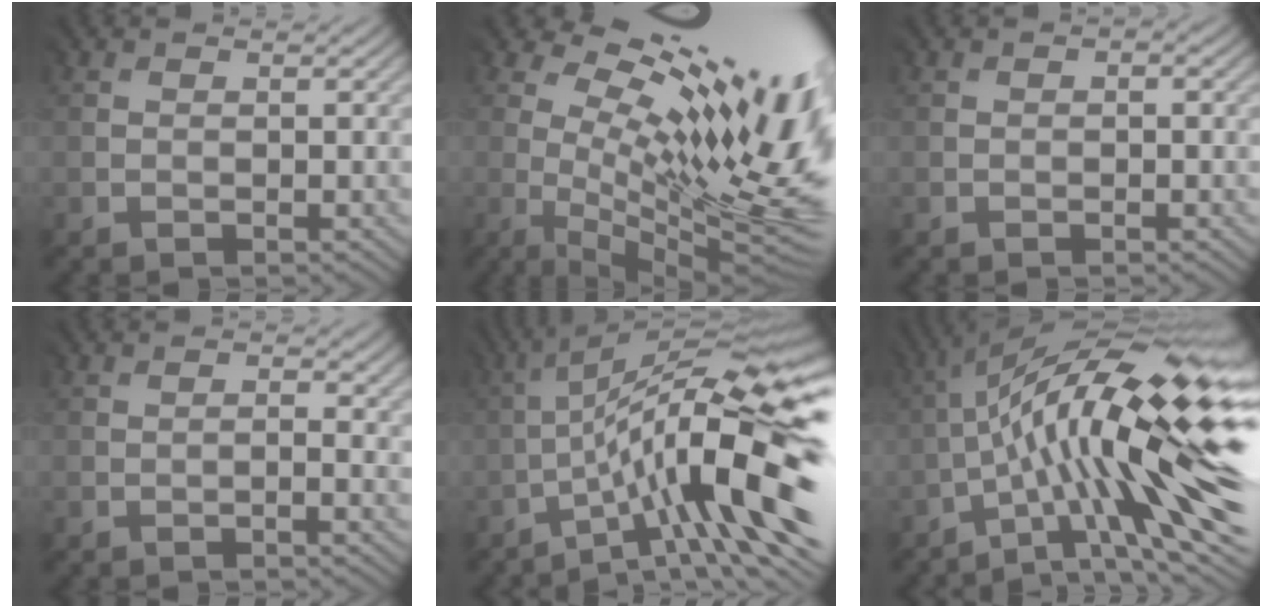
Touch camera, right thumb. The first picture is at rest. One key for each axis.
{"total": 19.0, "fx": 4.9, "fy": 6.1, "fz": 17.3, "tx": -0.257, "ty": 0.010, "tz": 0.102}
{"total": 0.6, "fx": -0.4, "fy": 0.1, "fz": 0.3, "tx": -0.002, "ty": 0.000, "tz": -0.003}
{"total": 1.7, "fx": -0.6, "fy": 0.4, "fz": 1.6, "tx": -0.029, "ty": 0.001, "tz": -0.007}
{"total": 18.5, "fx": -5.4, "fy": 4.3, "fz": 17.2, "tx": -0.265, "ty": 0.002, "tz": -0.078}
{"total": 19.7, "fx": -1.2, "fy": 5.1, "fz": 19.0, "tx": -0.318, "ty": 0.021, "tz": -0.011}